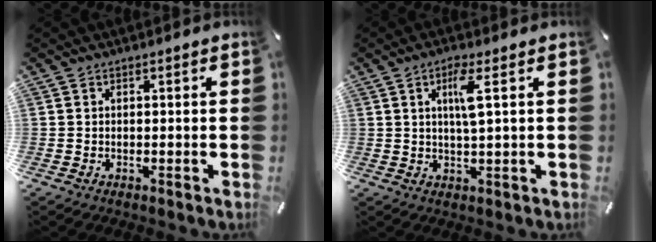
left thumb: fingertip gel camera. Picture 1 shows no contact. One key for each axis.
{"total": 6.0, "fx": 1.7, "fy": 0.7, "fz": 5.8, "tx": -0.109, "ty": -0.003, "tz": 0.022}